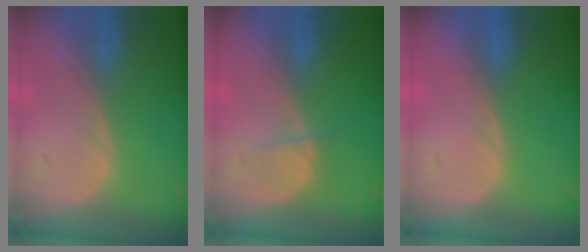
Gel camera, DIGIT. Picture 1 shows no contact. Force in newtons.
{"total": 1.9, "press": 1.9, "slide": 0.4}
{"total": 0.0}